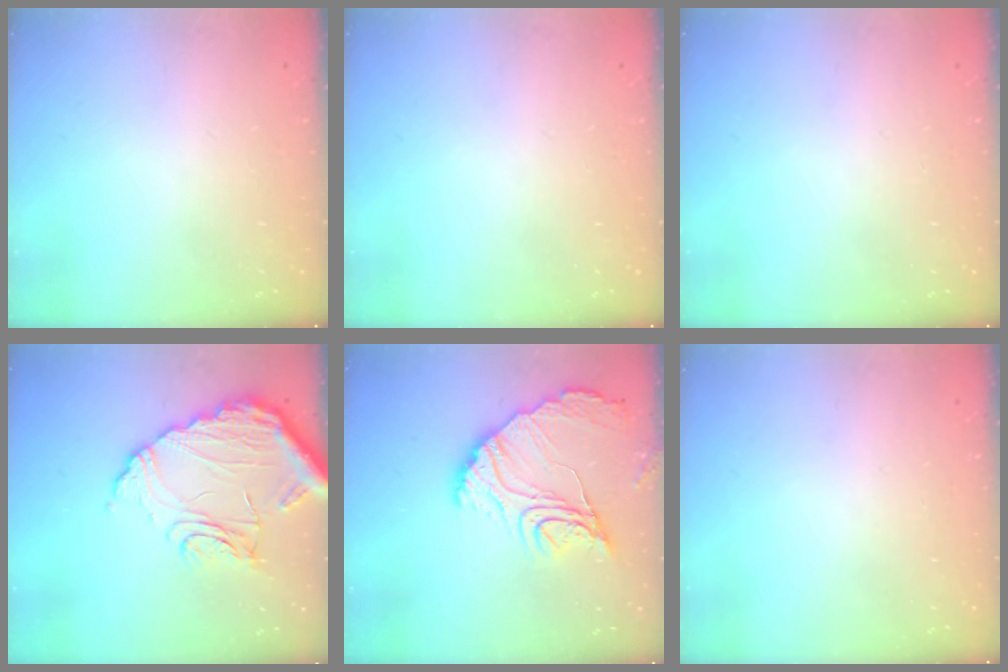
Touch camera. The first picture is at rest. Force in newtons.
{"total": 0.0}
{"total": 0.0}
{"total": 15.2, "press": 15.1, "slide": 1.5}
{"total": 15.3, "press": 15.2, "slide": 1.4}
{"total": 0.0}